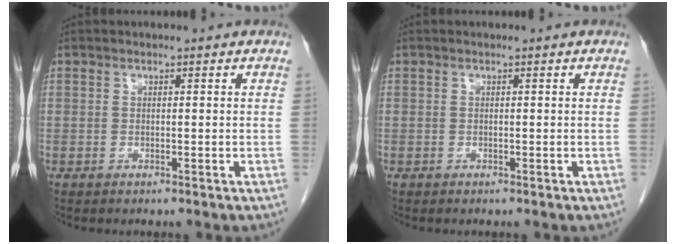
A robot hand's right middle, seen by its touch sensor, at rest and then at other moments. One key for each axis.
{"total": 0.0}